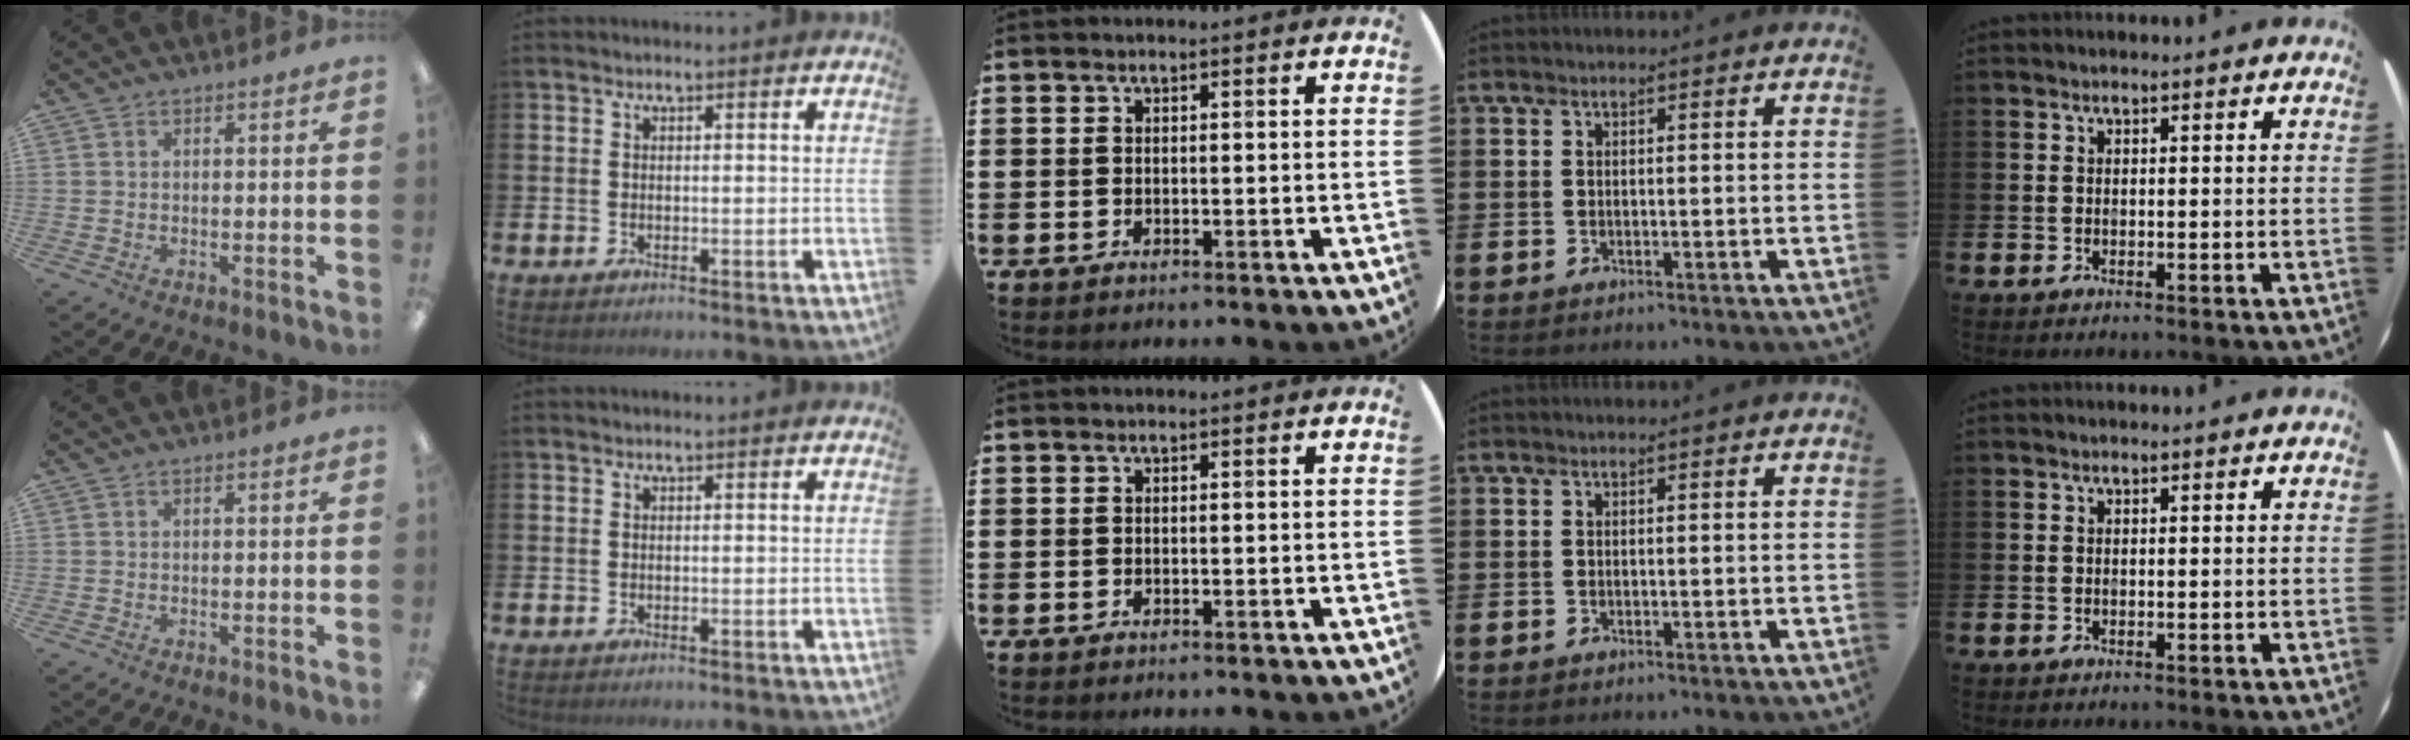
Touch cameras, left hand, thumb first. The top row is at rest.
{}